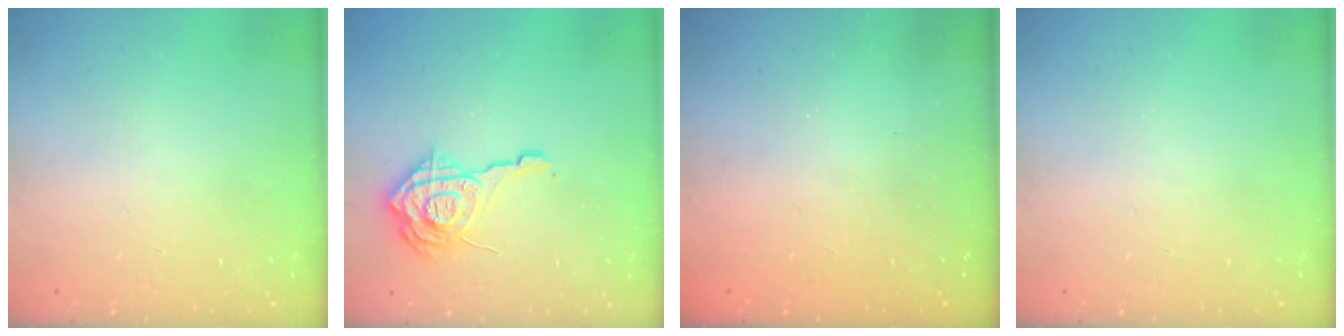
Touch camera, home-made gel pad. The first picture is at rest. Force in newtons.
{"total": 14.5, "press": 14.5, "slide": 1.3}
{"total": 2.6, "press": 2.4, "slide": 0.8}
{"total": 0.0}